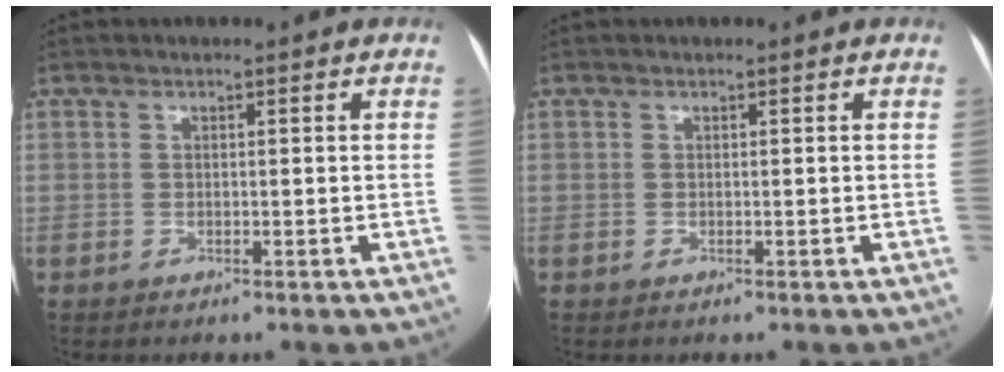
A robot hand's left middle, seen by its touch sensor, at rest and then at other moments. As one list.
[{"total": 0.0}]